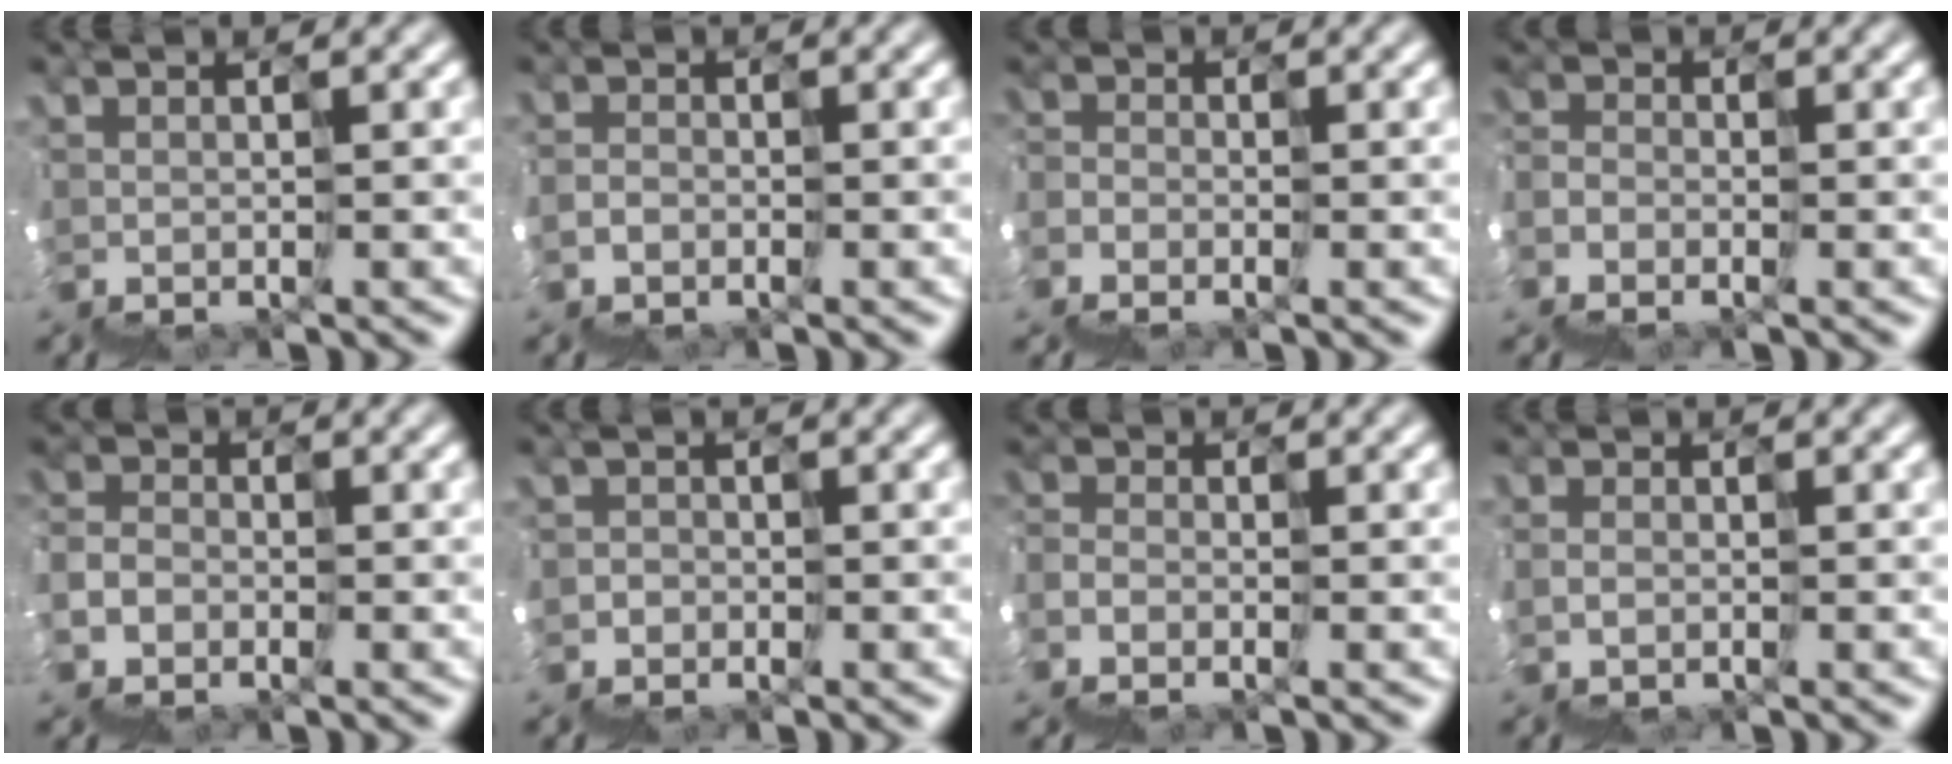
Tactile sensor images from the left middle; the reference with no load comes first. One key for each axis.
{"total": 2.8, "fx": -2.4, "fy": 1.3, "fz": -0.5, "tx": 0.019, "ty": -0.002, "tz": -0.045}
{"total": 4.1, "fx": -3.6, "fy": 1.8, "fz": -0.4, "tx": 0.018, "ty": -0.008, "tz": -0.057}
{"total": 4.1, "fx": -3.8, "fy": 1.5, "fz": -0.7, "tx": 0.023, "ty": -0.008, "tz": -0.062}
{"total": 4.2, "fx": -3.4, "fy": 1.9, "fz": -1.5, "tx": 0.041, "ty": 0.000, "tz": -0.056}
{"total": 2.3, "fx": -1.5, "fy": 1.7, "fz": -0.5, "tx": 0.015, "ty": -0.002, "tz": -0.031}
{"total": 3.6, "fx": -3.3, "fy": 1.2, "fz": -0.4, "tx": 0.016, "ty": -0.011, "tz": -0.055}
{"total": 1.4, "fx": -1.3, "fy": 0.3, "fz": -0.5, "tx": 0.015, "ty": -0.006, "tz": -0.023}